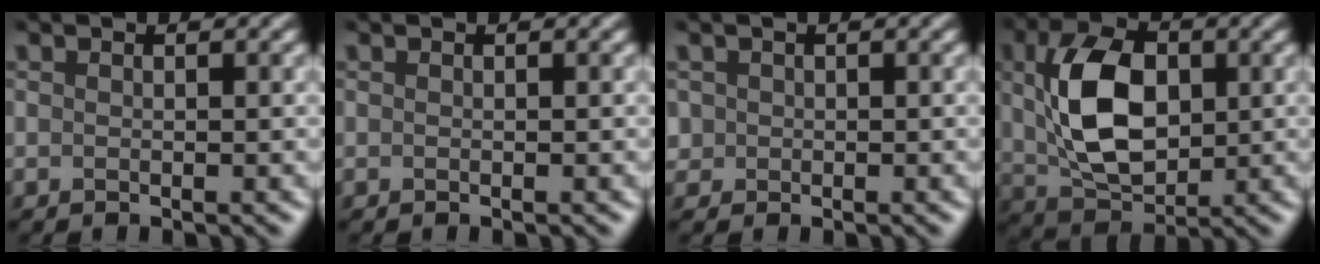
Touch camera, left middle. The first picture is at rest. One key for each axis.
{"total": 0.0}
{"total": 1.1, "fx": 0.1, "fy": 0.8, "fz": -0.7, "tx": 0.015, "ty": 0.005, "tz": 0.009}
{"total": 8.2, "fx": 0.9, "fy": 5.3, "fz": 6.2, "tx": -0.137, "ty": 0.008, "tz": 0.022}